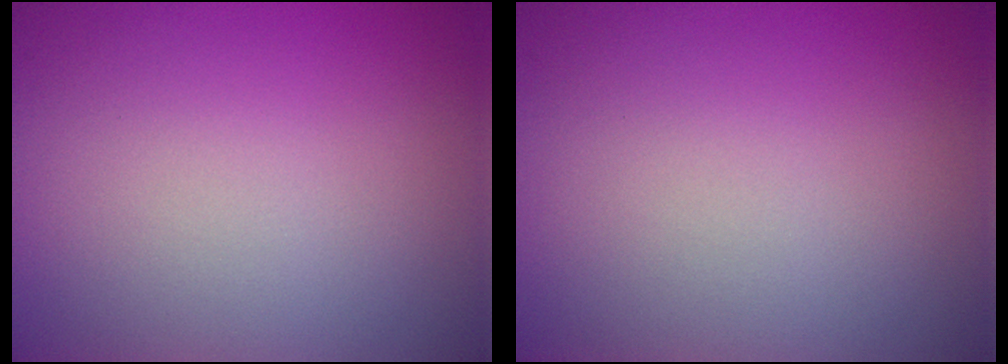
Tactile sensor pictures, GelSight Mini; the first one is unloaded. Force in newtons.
{"total": 0.0}